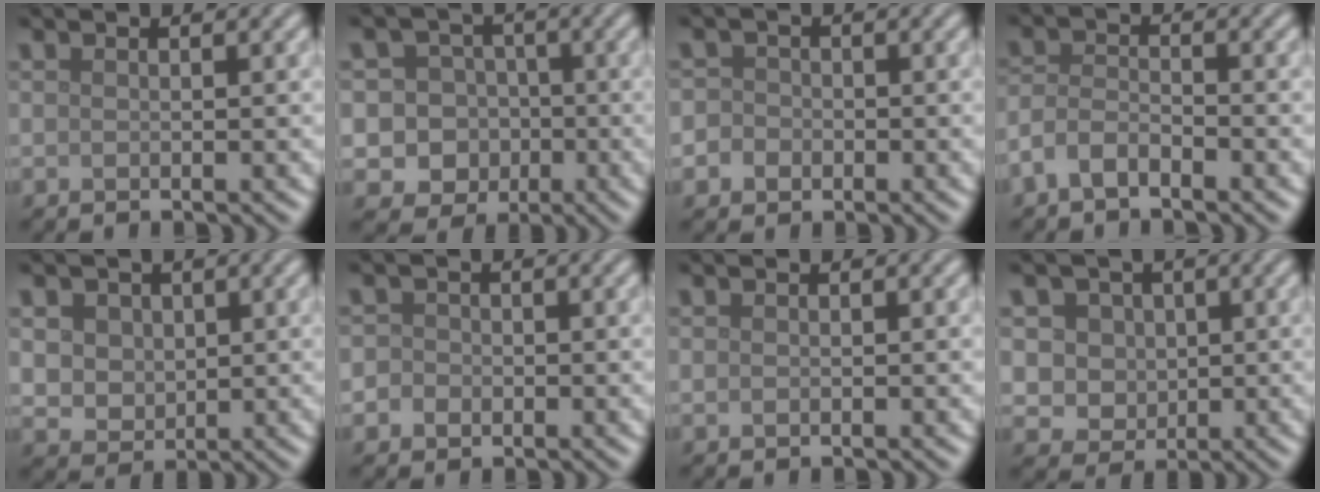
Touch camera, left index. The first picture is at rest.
{"total": 7.5, "force": [-1.6, 7.0, 2.2], "torque": [-0.022, 0.012, -0.057]}
{"total": 2.7, "force": [-0.5, 2.6, 0.8], "torque": [0.008, 0.014, -0.031]}
{"total": 2.7, "force": [-1.9, 1.1, 1.5], "torque": [-0.034, 0.006, -0.047]}
{"total": 4.4, "force": [1.4, 3.6, 2.0], "torque": [-0.053, 0.009, 0.023]}
{"total": 2.3, "force": [-0.3, 2.2, 0.8], "torque": [0.007, 0.011, -0.022]}
{"total": 0.0}
{"total": 4.0, "force": [0.9, 3.5, 1.7], "torque": [-0.032, 0.005, 0.010]}